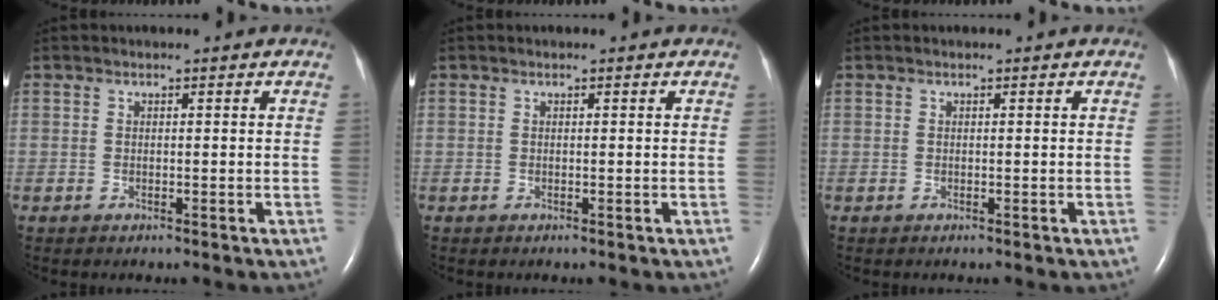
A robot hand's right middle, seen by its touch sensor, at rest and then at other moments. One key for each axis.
{"total": 0.0}
{"total": 0.0}